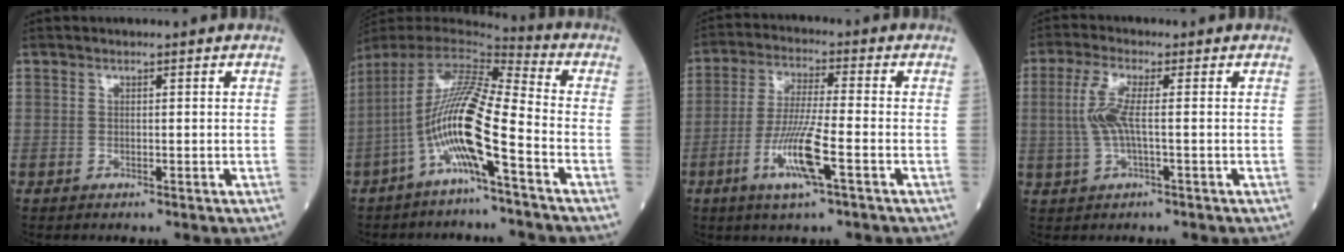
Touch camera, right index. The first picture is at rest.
{"total": 13.8, "force": [-5.2, 0.5, 12.8], "torque": [-0.255, 0.005, -0.107]}
{"total": 9.3, "force": [-3.8, 0.0, 8.5], "torque": [-0.169, -0.012, -0.074]}
{"total": 5.2, "force": [0.1, 0.8, 5.2], "torque": [-0.125, 0.004, -0.001]}